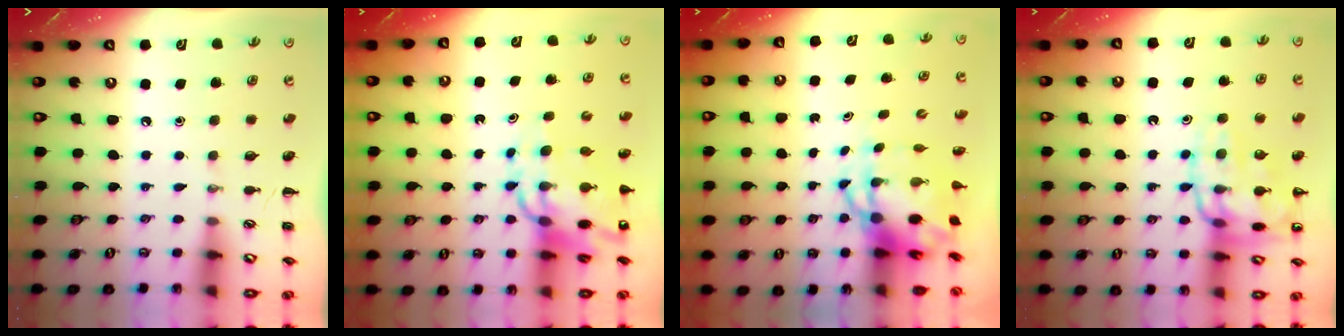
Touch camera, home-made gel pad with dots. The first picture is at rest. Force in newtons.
{"total": 13.6, "press": 13.0, "slide": 4.0}
{"total": 6.7, "press": 6.4, "slide": 2.0}
{"total": 15.3, "press": 15.2, "slide": 1.4}